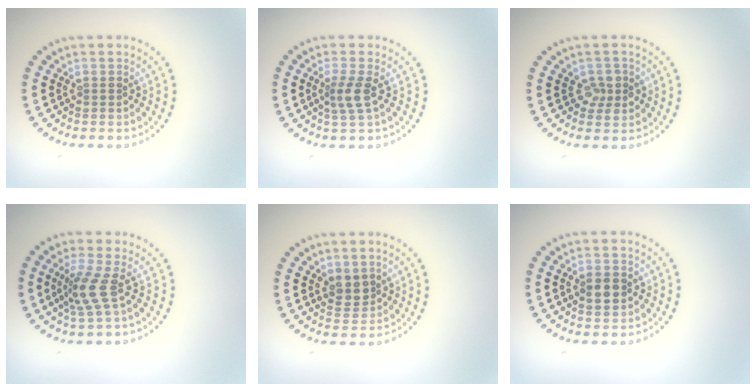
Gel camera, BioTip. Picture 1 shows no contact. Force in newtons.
{"total": 2.1, "press": 1.6, "slide": 1.3}
{"total": 1.9, "press": 1.9, "slide": 0.5}
{"total": 2.9, "press": 2.1, "slide": 2.0}
{"total": 2.0, "press": 1.8, "slide": 0.8}
{"total": 2.6, "press": 2.6, "slide": 0.0}